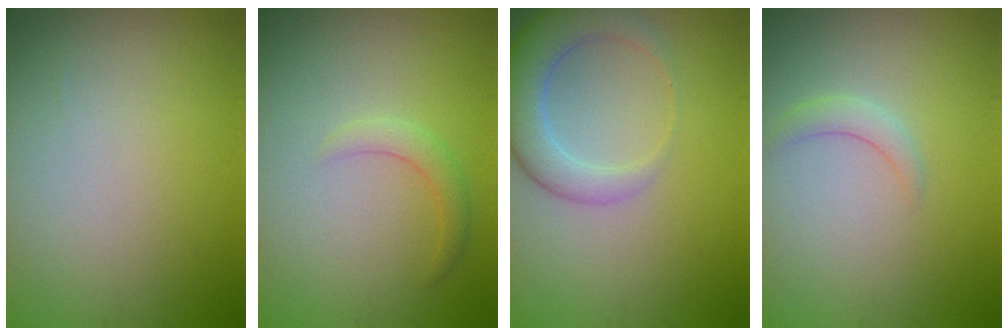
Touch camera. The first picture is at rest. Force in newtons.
{"total": 1.7, "press": 1.7, "slide": 0.1}
{"total": 4.9, "press": 4.9, "slide": 0.5}
{"total": 1.5, "press": 1.5, "slide": 0.3}